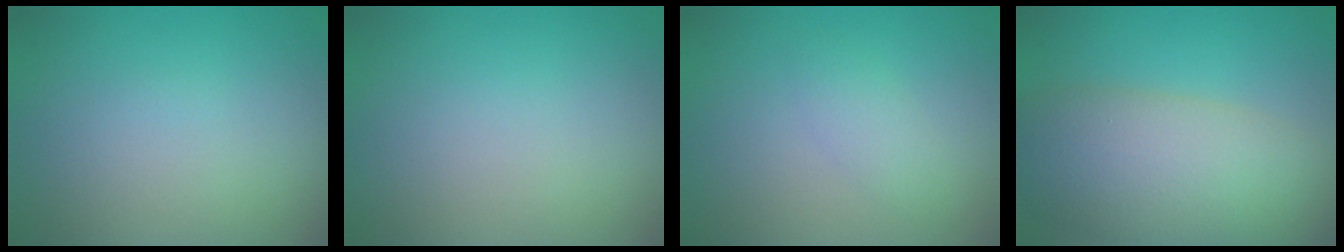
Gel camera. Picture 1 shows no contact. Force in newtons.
{"total": 0.0}
{"total": 1.5, "press": 1.5, "slide": 0.0}
{"total": 9.0, "press": 9.0, "slide": 0.7}